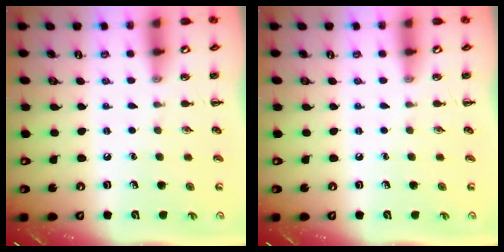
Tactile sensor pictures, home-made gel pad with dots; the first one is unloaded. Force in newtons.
{"total": 0.0}